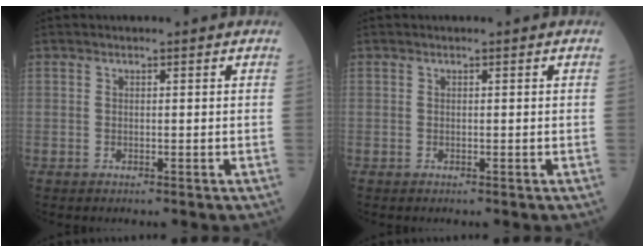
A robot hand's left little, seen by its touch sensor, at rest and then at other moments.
{"total": 0.0}